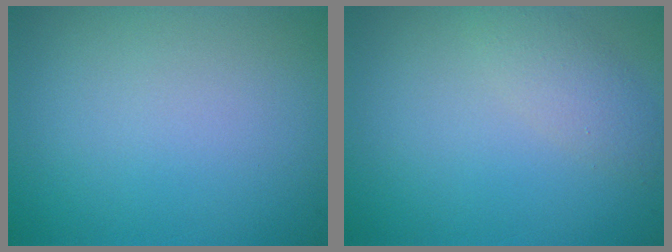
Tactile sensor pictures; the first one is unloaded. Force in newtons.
{"total": 2.0, "press": 2.0, "slide": 0.1}